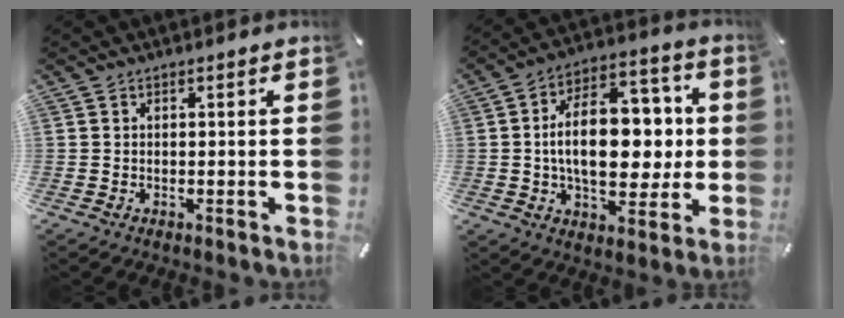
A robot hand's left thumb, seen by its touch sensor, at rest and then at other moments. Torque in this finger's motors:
{"motor_torque": [0.41, 1.43, 1.73, -0.84, 0.67]}